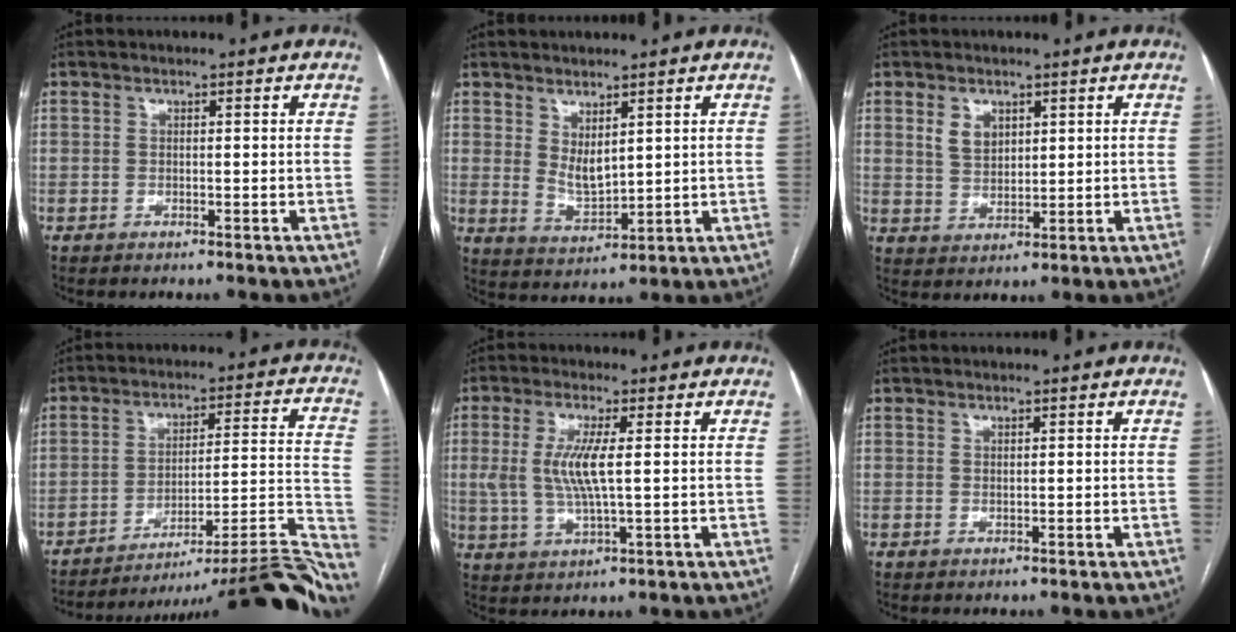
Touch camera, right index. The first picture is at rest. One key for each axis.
{"total": 4.3, "fx": 2.0, "fy": 1.8, "fz": 3.4, "tx": -0.070, "ty": -0.012, "tz": 0.051}
{"total": 3.9, "fx": 1.9, "fy": 2.6, "fz": 2.2, "tx": -0.045, "ty": 0.003, "tz": 0.045}
{"total": 25.4, "fx": -22.1, "fy": 0.5, "fz": 12.6, "tx": -0.065, "ty": 0.021, "tz": -0.297}
{"total": 6.9, "fx": 0.9, "fy": 1.2, "fz": 6.7, "tx": -0.153, "ty": -0.001, "tz": 0.019}
{"total": 0.0}